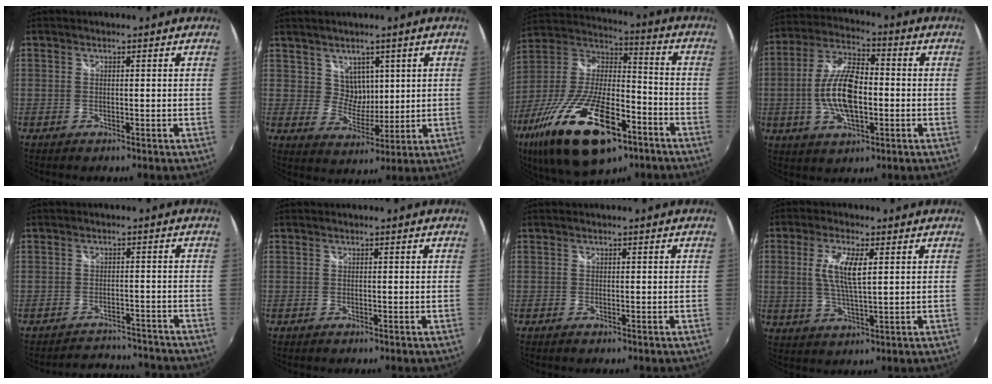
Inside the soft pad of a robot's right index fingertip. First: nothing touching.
{"total": 5.1, "force": [2.6, 4.2, 1.3], "torque": [-0.015, 0.000, 0.053]}
{"total": 27.8, "force": [-14.1, 11.4, 21.0], "torque": [-0.414, -0.041, -0.239]}
{"total": 13.0, "force": [-1.9, 5.7, 11.5], "torque": [-0.234, 0.006, -0.035]}
{"total": 8.5, "force": [-7.8, 3.2, 1.2], "torque": [-0.028, 0.025, -0.100]}
{"total": 0.0}
{"total": 0.0}
{"total": 7.3, "force": [1.6, 1.7, 6.9], "torque": [-0.138, 0.000, 0.033]}